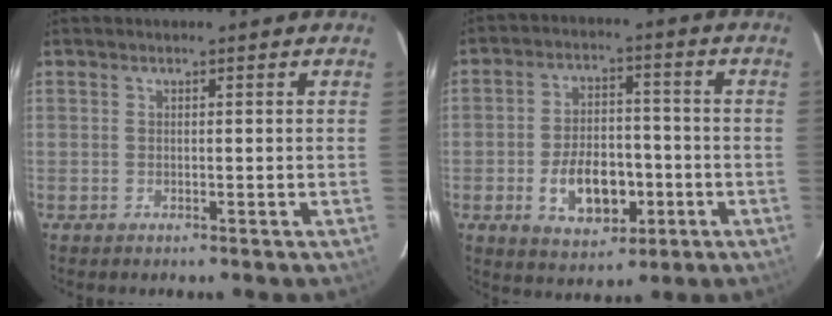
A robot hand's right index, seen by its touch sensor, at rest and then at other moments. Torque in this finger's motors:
{"motor_torque": [0.48, -0.34, 0.46, 0.08]}